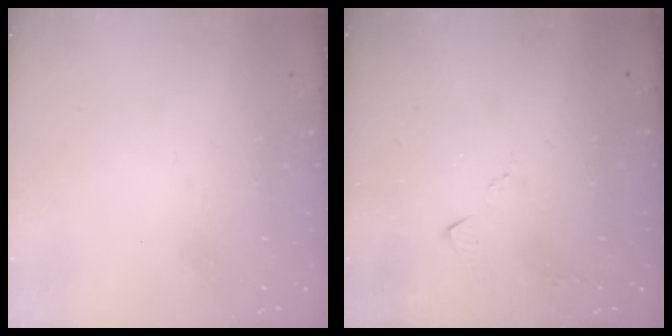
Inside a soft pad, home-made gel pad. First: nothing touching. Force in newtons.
{"total": 3.8, "press": 3.7, "slide": 0.4}